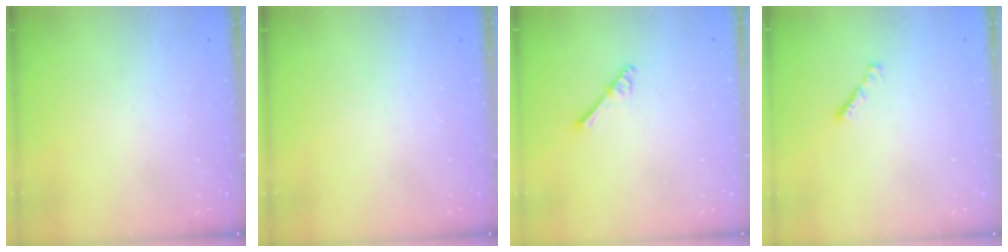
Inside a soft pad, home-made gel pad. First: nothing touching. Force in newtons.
{"total": 0.0}
{"total": 2.5, "press": 2.5, "slide": 0.3}
{"total": 1.0, "press": 0.8, "slide": 0.5}